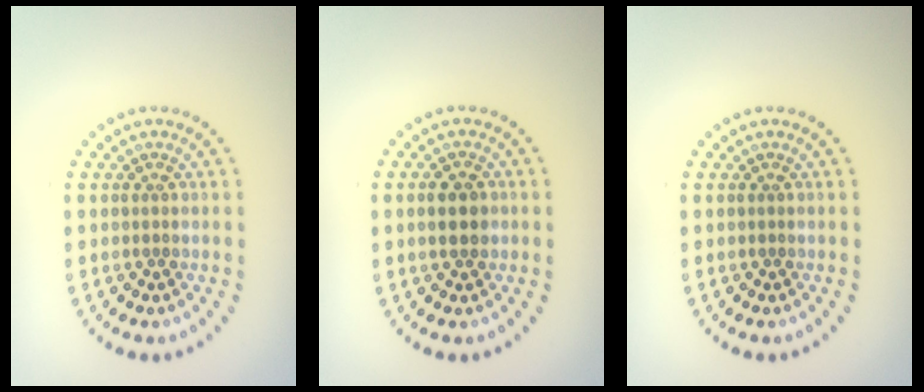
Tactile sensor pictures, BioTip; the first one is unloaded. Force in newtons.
{"total": 2.4, "press": 2.4, "slide": 0.2}
{"total": 0.0}